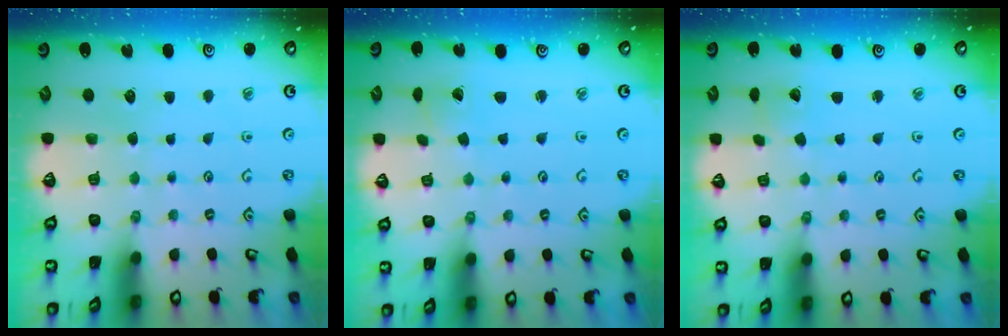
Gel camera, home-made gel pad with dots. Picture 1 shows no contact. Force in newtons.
{"total": 1.7, "press": 1.7, "slide": 0.3}
{"total": 2.5, "press": 2.4, "slide": 0.3}